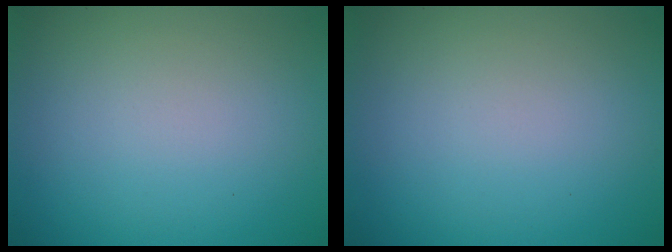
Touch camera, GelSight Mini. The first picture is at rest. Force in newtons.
{"total": 0.0}